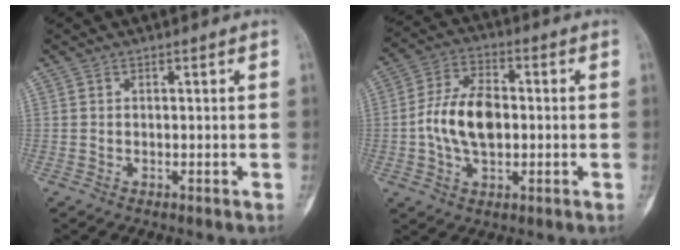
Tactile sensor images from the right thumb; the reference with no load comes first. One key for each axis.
{"total": 11.4, "fx": -0.6, "fy": 6.8, "fz": 9.1, "tx": -0.162, "ty": 0.018, "tz": -0.015}